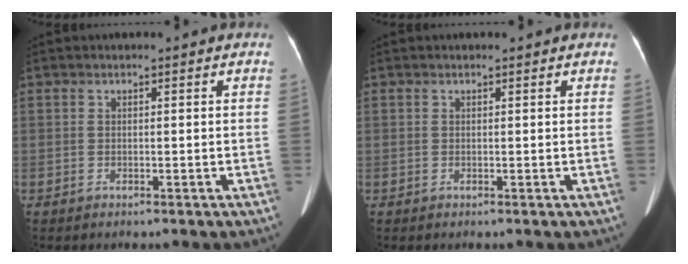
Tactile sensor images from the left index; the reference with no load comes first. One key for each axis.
{"total": 1.2, "fx": 1.1, "fy": 0.3, "fz": 0.4, "tx": -0.008, "ty": 0.011, "tz": 0.016}